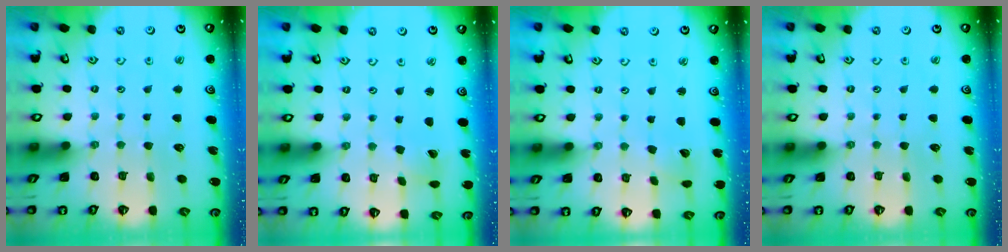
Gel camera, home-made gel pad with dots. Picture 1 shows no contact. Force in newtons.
{"total": 2.1, "press": 2.1, "slide": 0.3}
{"total": 2.0, "press": 2.0, "slide": 0.2}
{"total": 0.0}